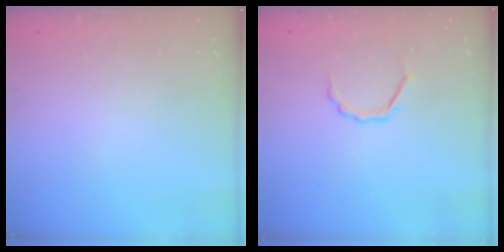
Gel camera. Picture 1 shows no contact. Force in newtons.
{"total": 3.7, "press": 3.6, "slide": 0.8}